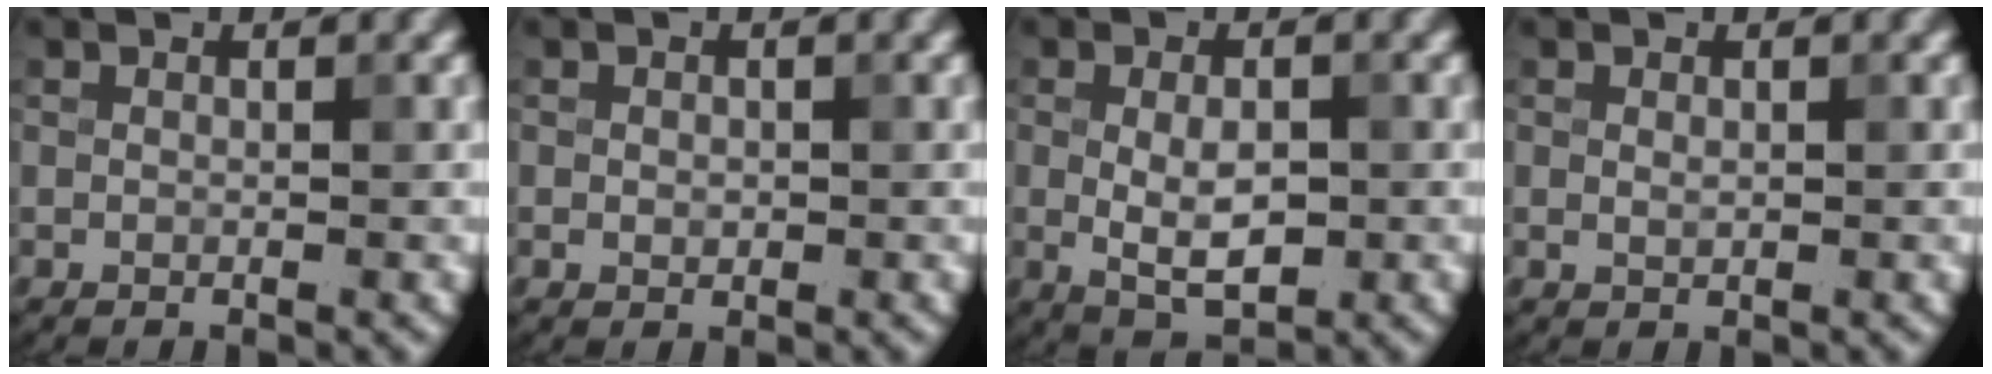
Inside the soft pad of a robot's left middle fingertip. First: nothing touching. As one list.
[{"total": 0.8, "force": [0.0, 0.7, 0.5], "torque": [-0.007, -0.003, -0.001]}, {"total": 4.0, "force": [-0.3, 2.0, 3.4], "torque": [-0.064, -0.004, -0.001]}, {"total": 0.7, "force": [0.1, 0.4, 0.5], "torque": [-0.009, 0.000, 0.003]}]